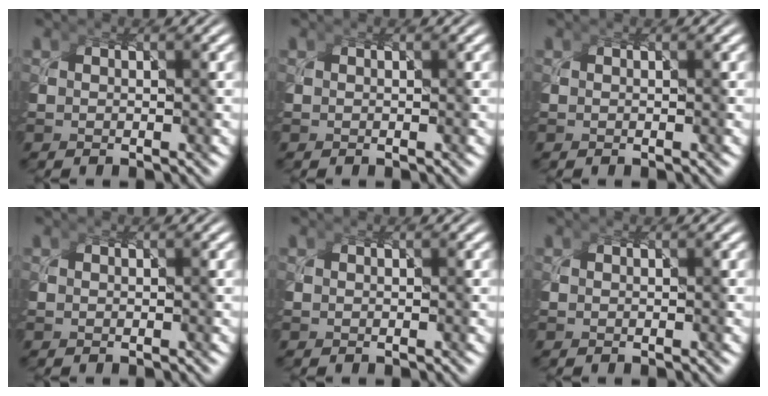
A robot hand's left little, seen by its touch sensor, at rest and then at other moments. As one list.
[{"total": 0.0}, {"total": 0.0}, {"total": 0.0}, {"total": 0.0}, {"total": 0.0}]